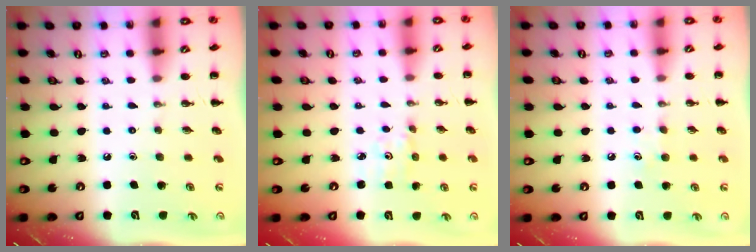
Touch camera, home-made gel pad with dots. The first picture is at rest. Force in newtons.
{"total": 1.6, "press": 1.5, "slide": 0.3}
{"total": 5.5, "press": 5.3, "slide": 1.5}